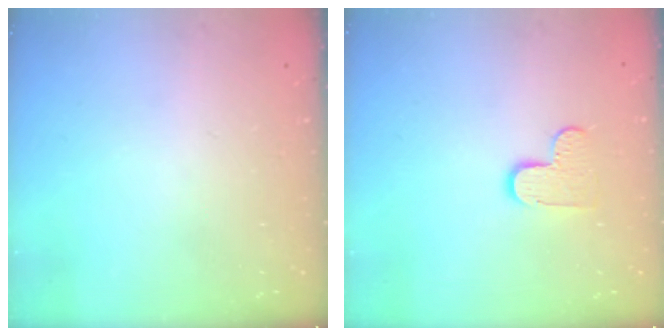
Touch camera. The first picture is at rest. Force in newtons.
{"total": 6.8, "press": 6.8, "slide": 0.2}